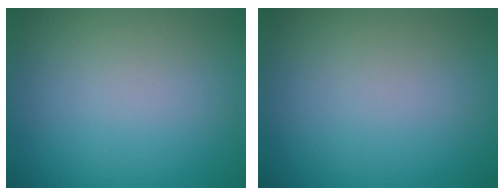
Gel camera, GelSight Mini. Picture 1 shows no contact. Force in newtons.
{"total": 0.0}